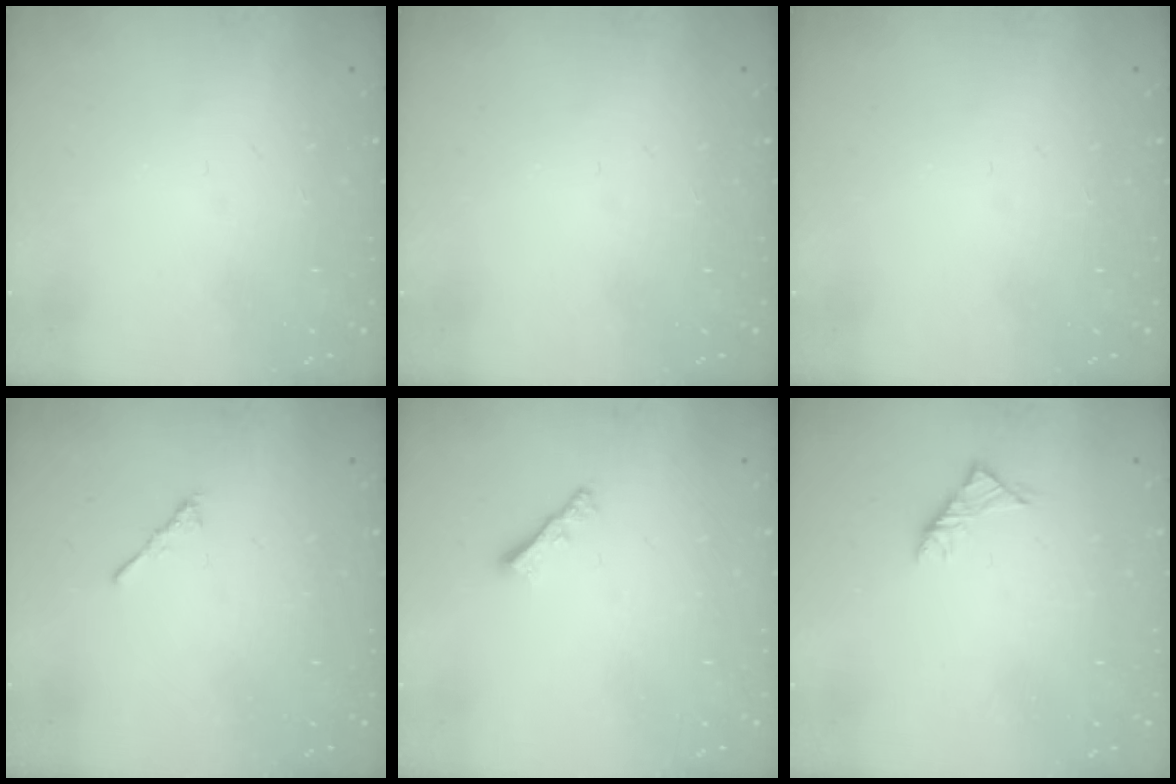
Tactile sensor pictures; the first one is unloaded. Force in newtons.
{"total": 0.0}
{"total": 0.0}
{"total": 2.3, "press": 2.2, "slide": 0.6}
{"total": 2.2, "press": 2.1, "slide": 0.6}
{"total": 2.9, "press": 2.8, "slide": 0.8}